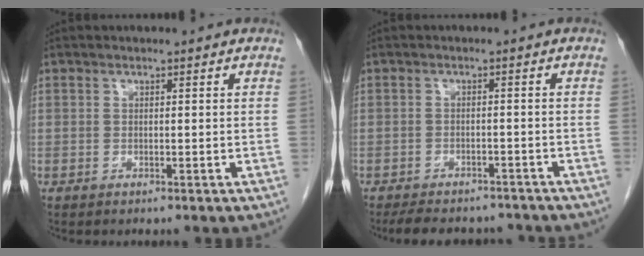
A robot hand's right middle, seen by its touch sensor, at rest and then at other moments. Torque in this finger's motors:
{"motor_torque": [0.83, -0.72, 0.07, 0.05]}